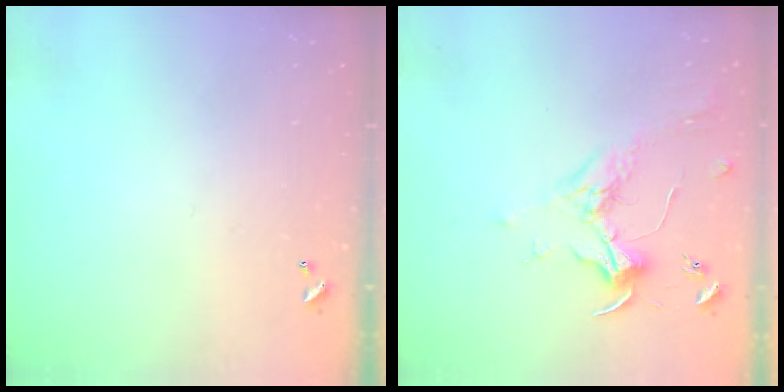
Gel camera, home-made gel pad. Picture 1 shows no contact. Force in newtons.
{"total": 1.8, "press": 1.7, "slide": 0.8}